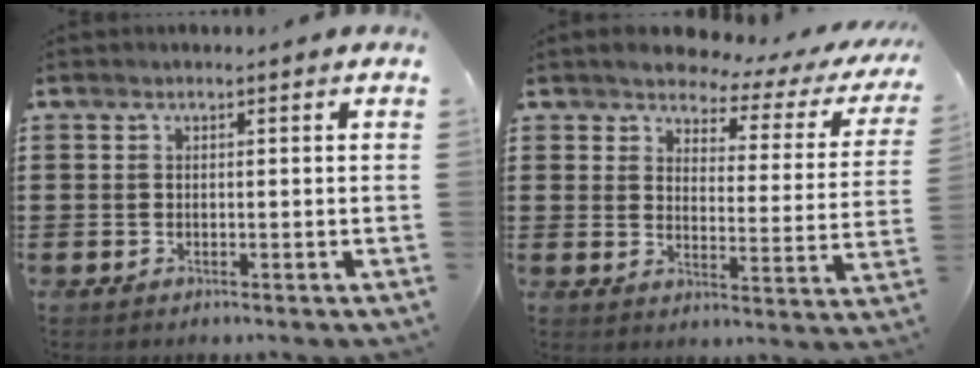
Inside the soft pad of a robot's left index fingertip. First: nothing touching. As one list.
[{"total": 3.5, "force": [3.3, 0.9, 0.8], "torque": [-0.032, -0.026, 0.049]}]